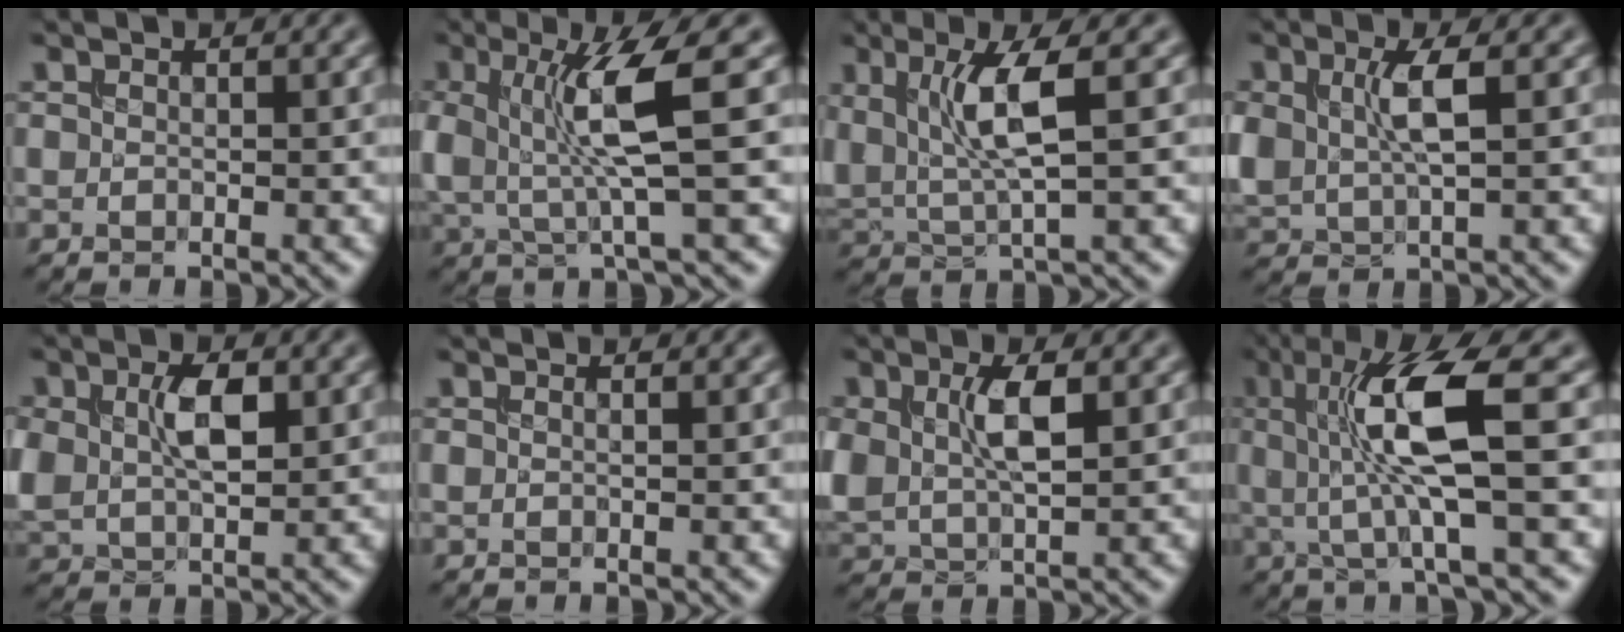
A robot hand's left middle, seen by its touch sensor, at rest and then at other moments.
{"total": 5.7, "force": [0.8, 0.6, 5.6], "torque": [-0.125, -0.002, 0.019]}
{"total": 5.0, "force": [1.4, 1.2, 4.6], "torque": [-0.096, -0.007, 0.033]}
{"total": 3.5, "force": [1.0, 1.5, 3.0], "torque": [-0.072, 0.002, 0.023]}
{"total": 5.0, "force": [1.2, 2.9, 3.8], "torque": [-0.089, 0.001, 0.025]}
{"total": 0.5, "force": [0.1, 0.2, 0.5], "torque": [-0.009, -0.001, -0.004]}
{"total": 4.5, "force": [1.2, 2.3, 3.7], "torque": [-0.088, 0.001, 0.026]}
{"total": 8.3, "force": [1.1, 1.6, 8.1], "torque": [-0.143, -0.005, 0.021]}